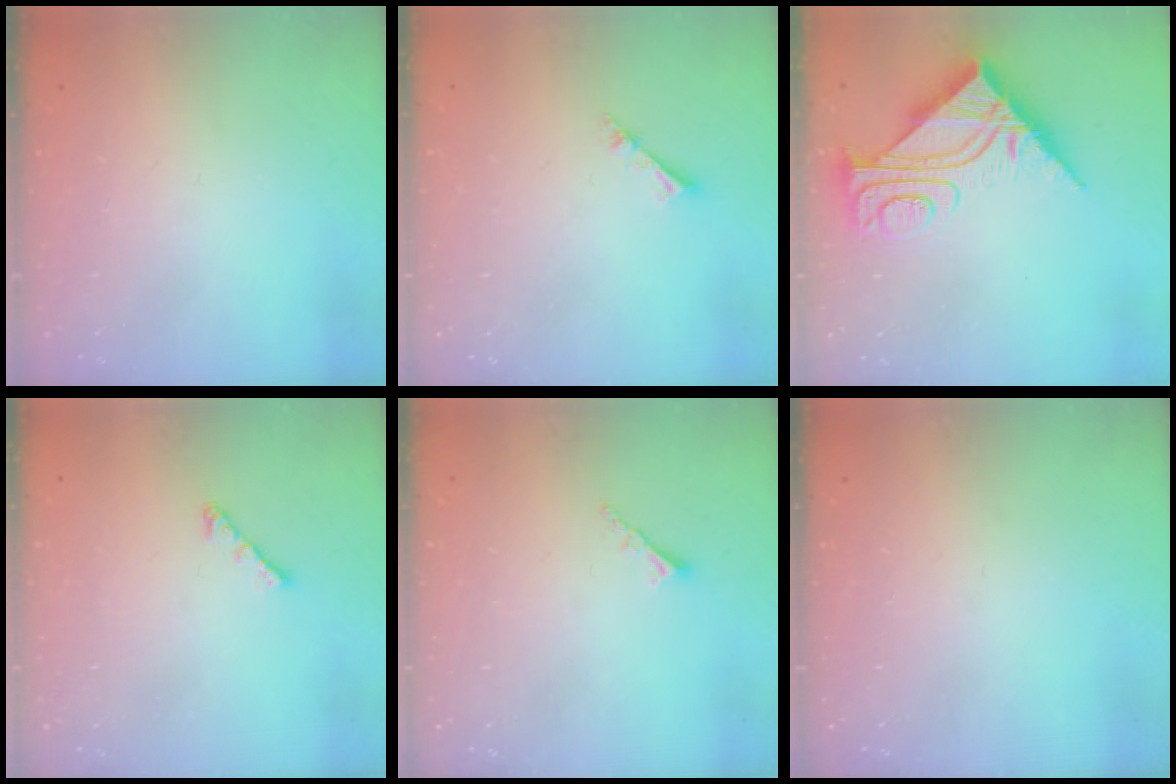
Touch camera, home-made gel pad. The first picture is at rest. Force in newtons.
{"total": 2.2, "press": 2.2, "slide": 0.3}
{"total": 11.4, "press": 11.3, "slide": 1.0}
{"total": 2.4, "press": 2.3, "slide": 0.6}
{"total": 1.7, "press": 1.7, "slide": 0.2}
{"total": 0.0}